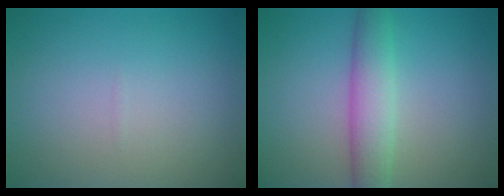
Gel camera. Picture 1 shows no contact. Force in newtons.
{"total": 4.1, "press": 4.1, "slide": 0.1}